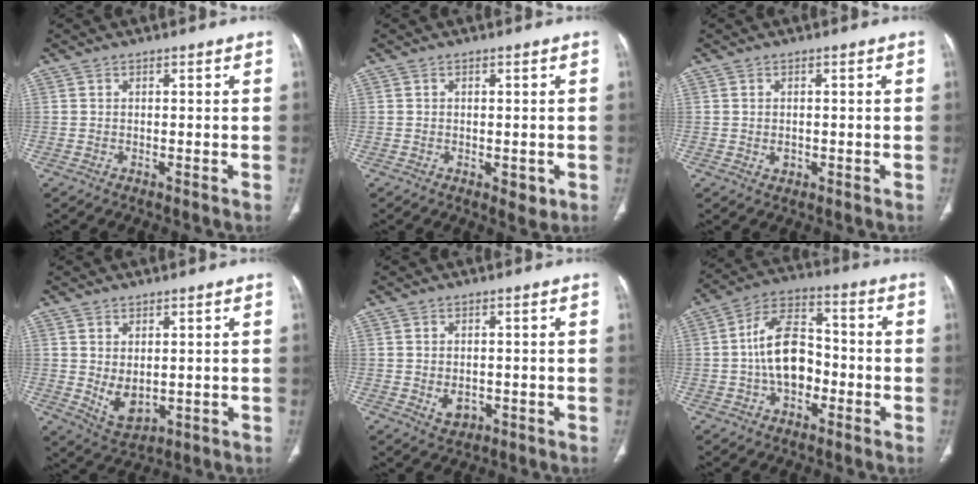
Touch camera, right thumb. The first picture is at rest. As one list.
[{"total": 2.7, "force": [-0.7, 1.6, 2.0], "torque": [-0.015, -0.002, -0.003]}, {"total": 1.5, "force": [-0.2, 1.2, 0.9], "torque": [-0.012, 0.001, 0.001]}, {"total": 5.8, "force": [0.3, 3.5, 4.6], "torque": [-0.072, -0.013, 0.027]}, {"total": 3.4, "force": [-0.6, 2.5, 2.3], "torque": [-0.028, -0.001, 0.001]}, {"total": 12.6, "force": [-2.0, 8.0, 9.5], "torque": [-0.148, 0.040, -0.044]}]